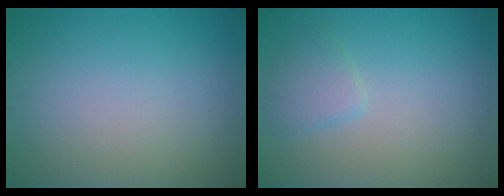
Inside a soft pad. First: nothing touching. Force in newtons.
{"total": 1.7, "press": 1.7, "slide": 0.2}